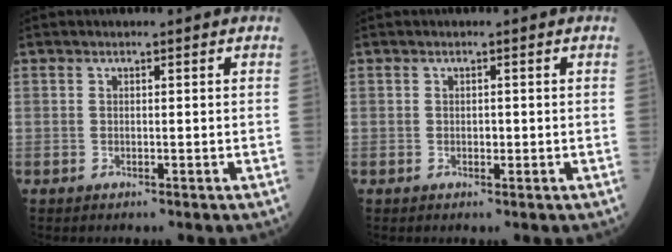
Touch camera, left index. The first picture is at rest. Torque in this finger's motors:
{"motor_torque": [0.25, 0.01, -0.01, 0.00]}